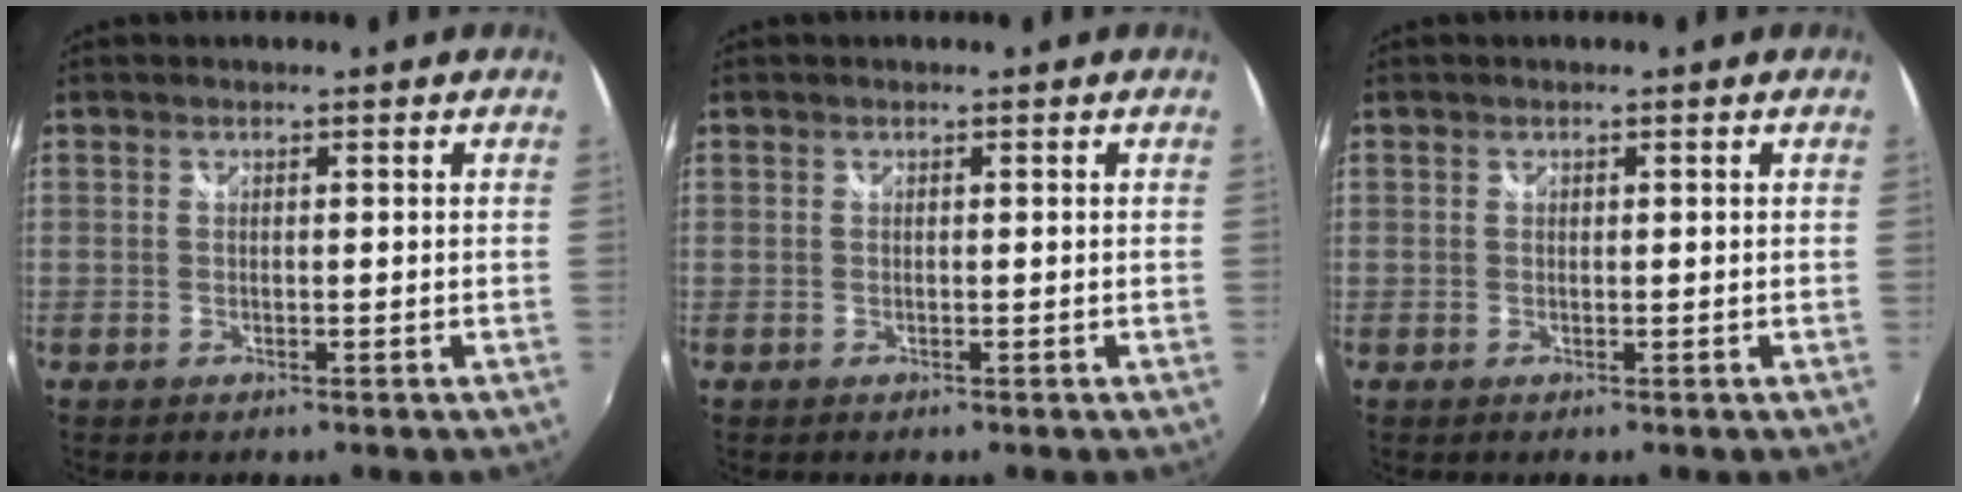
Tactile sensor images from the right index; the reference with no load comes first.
{"total": 0.0}
{"total": 0.0}